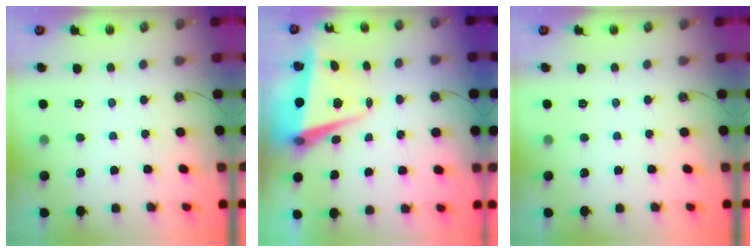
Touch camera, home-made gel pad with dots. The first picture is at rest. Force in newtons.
{"total": 6.2, "press": 5.9, "slide": 1.8}
{"total": 0.0}